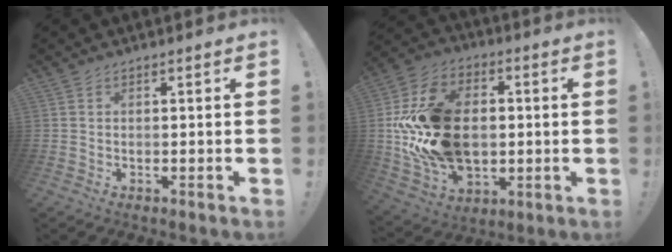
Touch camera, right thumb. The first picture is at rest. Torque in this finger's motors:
{"motor_torque": [2.56, 2.45, 2.25, -0.18, 0.76]}